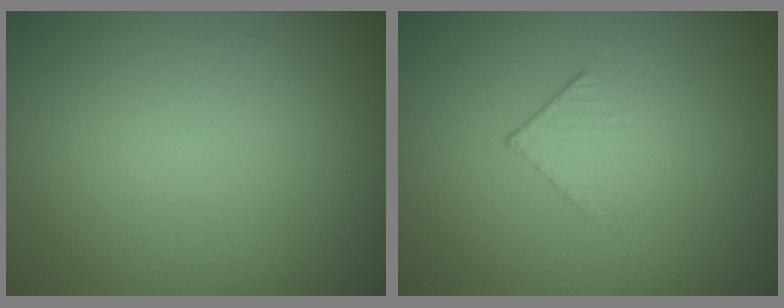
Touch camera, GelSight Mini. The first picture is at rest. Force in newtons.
{"total": 1.2, "press": 0.5, "slide": 1.1}